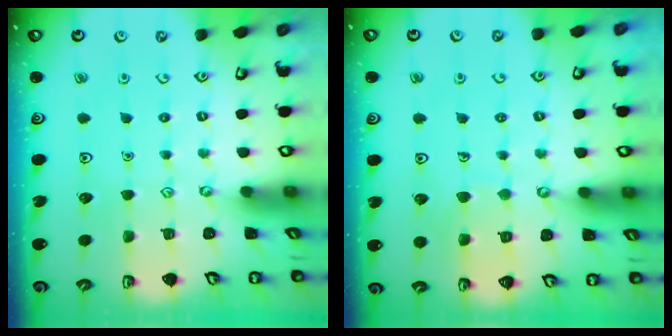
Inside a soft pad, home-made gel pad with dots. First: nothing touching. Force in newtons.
{"total": 6.8, "press": 6.8, "slide": 0.4}